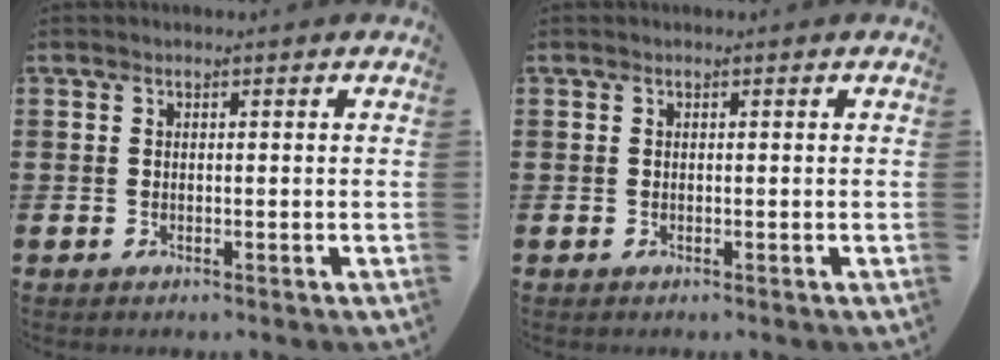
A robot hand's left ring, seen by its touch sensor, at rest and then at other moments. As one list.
[{"total": 0.0}]